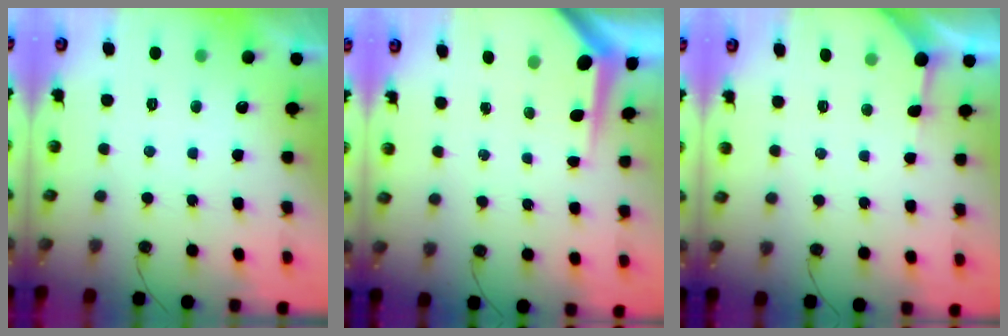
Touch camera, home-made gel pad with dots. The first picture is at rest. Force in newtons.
{"total": 5.2, "press": 5.2, "slide": 0.4}
{"total": 3.5, "press": 3.5, "slide": 0.2}